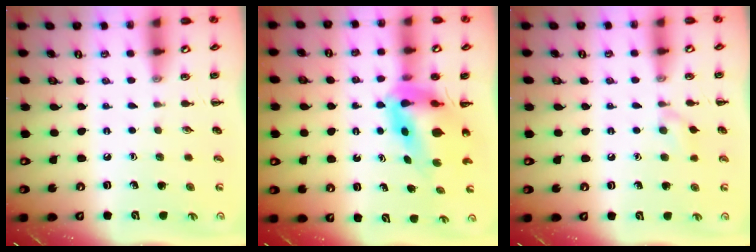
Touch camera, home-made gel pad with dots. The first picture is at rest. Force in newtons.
{"total": 7.6, "press": 7.2, "slide": 2.4}
{"total": 6.7, "press": 6.3, "slide": 2.1}